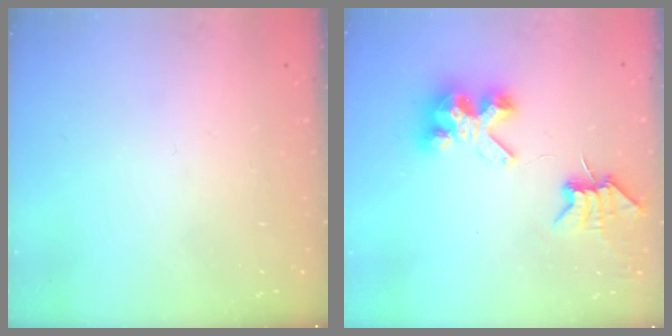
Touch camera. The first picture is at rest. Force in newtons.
{"total": 6.7, "press": 6.7, "slide": 0.6}